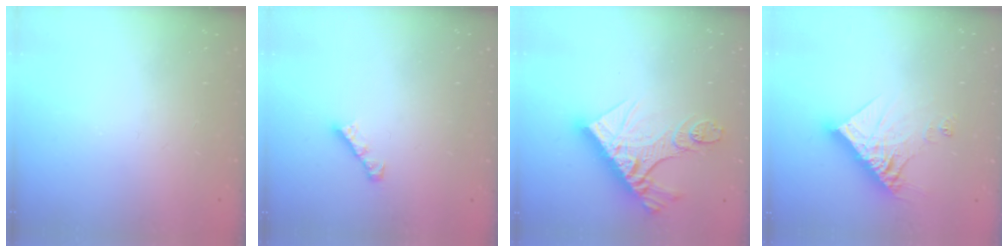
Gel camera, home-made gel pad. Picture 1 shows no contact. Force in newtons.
{"total": 3.0, "press": 3.0, "slide": 0.3}
{"total": 18.6, "press": 18.5, "slide": 2.1}
{"total": 13.5, "press": 13.5, "slide": 1.1}